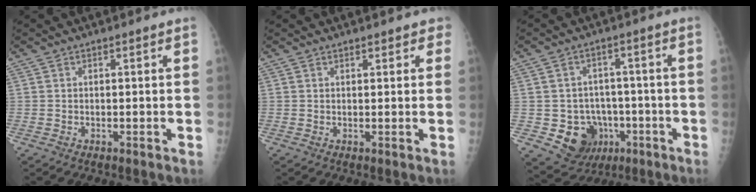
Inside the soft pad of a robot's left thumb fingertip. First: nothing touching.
{"total": 2.4, "force": [1.8, 1.1, 1.0], "torque": [0.013, -0.001, 0.015]}
{"total": 10.1, "force": [-3.0, 9.0, 3.7], "torque": [-0.029, 0.021, -0.032]}